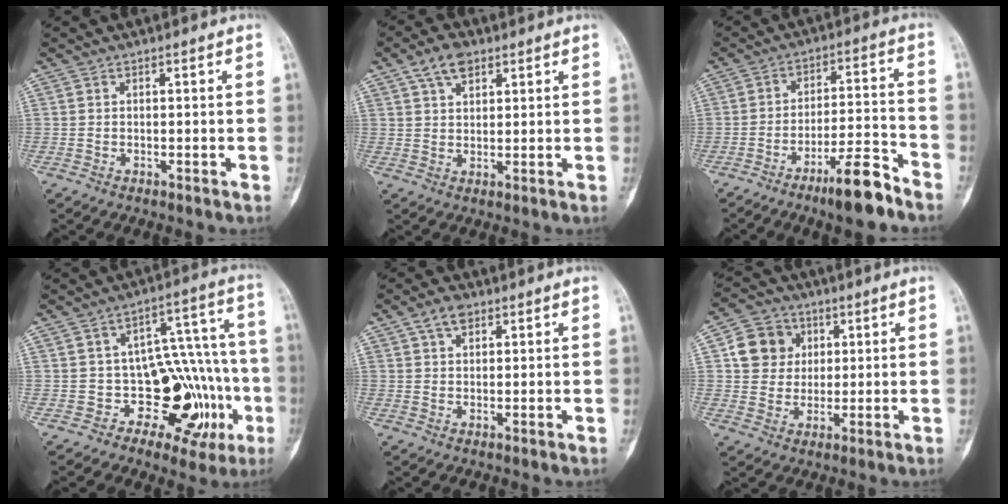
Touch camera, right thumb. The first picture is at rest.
{"total": 5.6, "force": [3.2, 3.2, 3.4], "torque": [-0.045, -0.001, 0.057]}
{"total": 10.7, "force": [-7.5, 2.0, 7.3], "torque": [-0.120, 0.059, -0.124]}
{"total": 15.3, "force": [-4.7, 9.5, 11.0], "torque": [-0.079, 0.041, -0.059]}
{"total": 3.9, "force": [2.1, 2.4, 2.3], "torque": [-0.029, 0.004, 0.038]}
{"total": 8.9, "force": [2.2, 8.0, 3.1], "torque": [-0.022, -0.003, 0.035]}